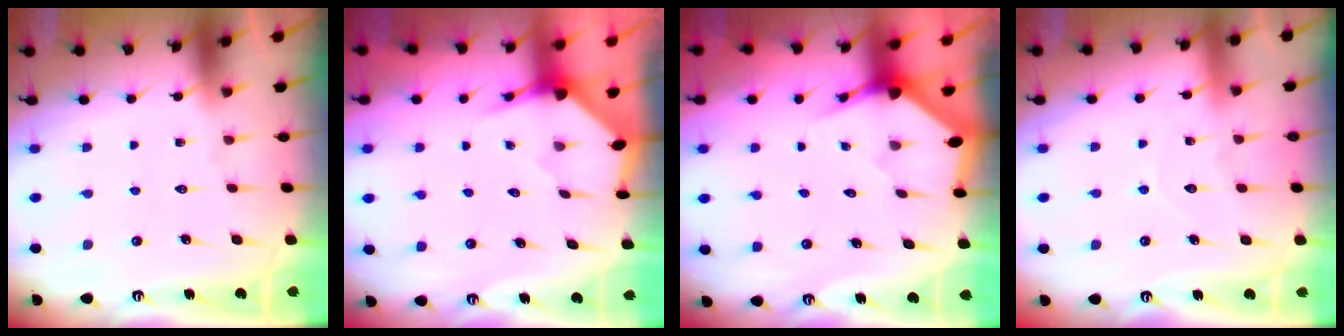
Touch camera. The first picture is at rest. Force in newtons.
{"total": 3.5, "press": 3.5, "slide": 0.3}
{"total": 3.0, "press": 3.0, "slide": 0.1}
{"total": 5.8, "press": 5.8, "slide": 0.2}